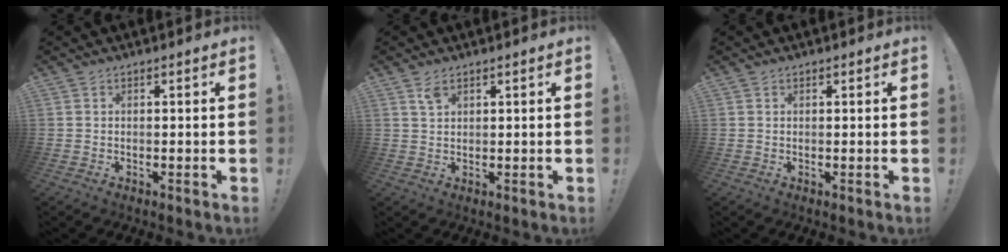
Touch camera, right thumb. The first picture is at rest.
{"total": 3.0, "force": [1.9, 1.5, 1.8], "torque": [-0.030, -0.005, 0.034]}
{"total": 0.5, "force": [0.4, 0.3, -0.1], "torque": [0.006, -0.002, 0.007]}